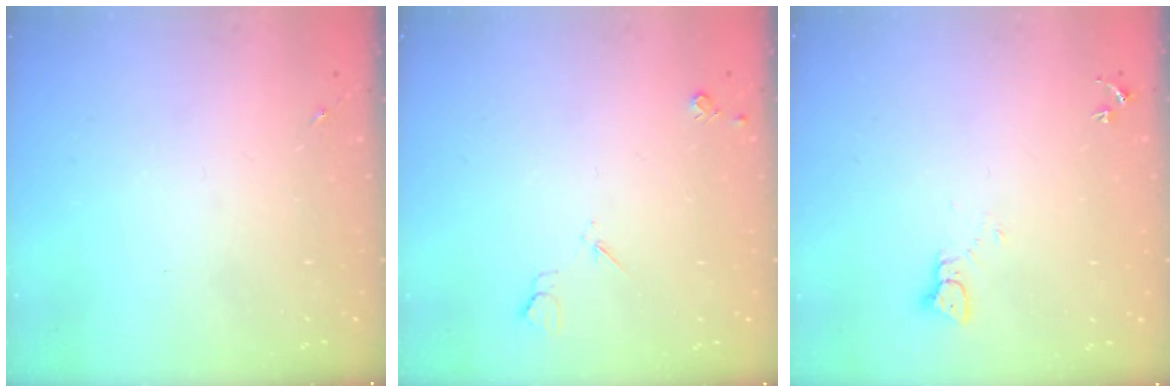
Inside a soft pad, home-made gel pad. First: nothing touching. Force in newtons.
{"total": 4.1, "press": 4.0, "slide": 0.7}
{"total": 2.2, "press": 2.2, "slide": 0.2}